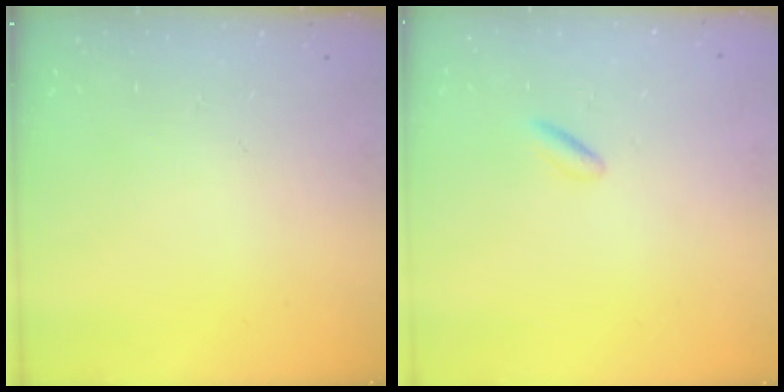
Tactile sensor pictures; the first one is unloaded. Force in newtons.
{"total": 1.4, "press": 1.3, "slide": 0.7}